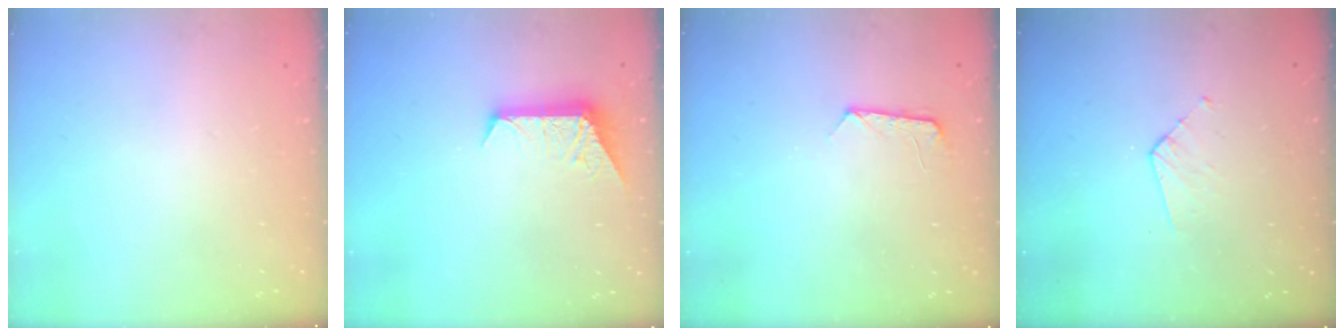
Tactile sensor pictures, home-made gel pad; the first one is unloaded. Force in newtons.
{"total": 8.1, "press": 8.1, "slide": 0.7}
{"total": 6.8, "press": 6.7, "slide": 0.7}
{"total": 3.8, "press": 3.8, "slide": 0.3}